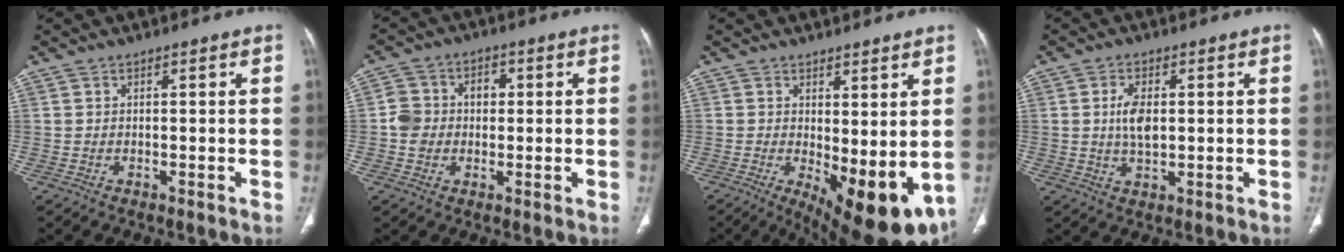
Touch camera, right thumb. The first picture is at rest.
{"total": 6.6, "force": [-0.1, 5.8, 3.0], "torque": [-0.035, 0.021, -0.006]}
{"total": 13.8, "force": [-1.6, 5.5, 12.5], "torque": [-0.178, -0.027, -0.002]}
{"total": 5.5, "force": [0.6, 2.9, 4.6], "torque": [-0.088, -0.002, 0.014]}